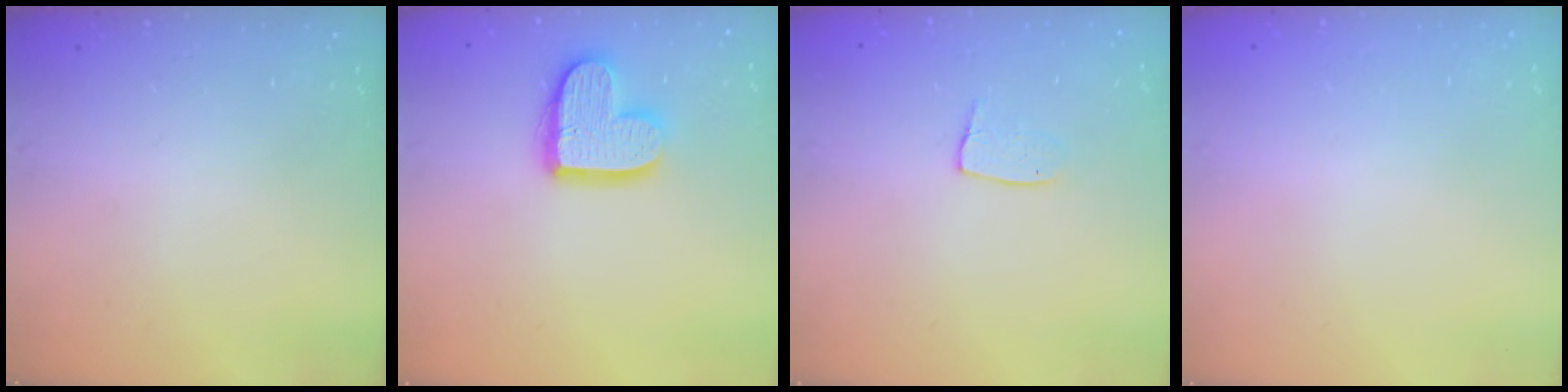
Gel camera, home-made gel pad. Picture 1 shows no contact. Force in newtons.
{"total": 14.2, "press": 14.2, "slide": 1.1}
{"total": 5.9, "press": 5.9, "slide": 0.4}
{"total": 0.0}